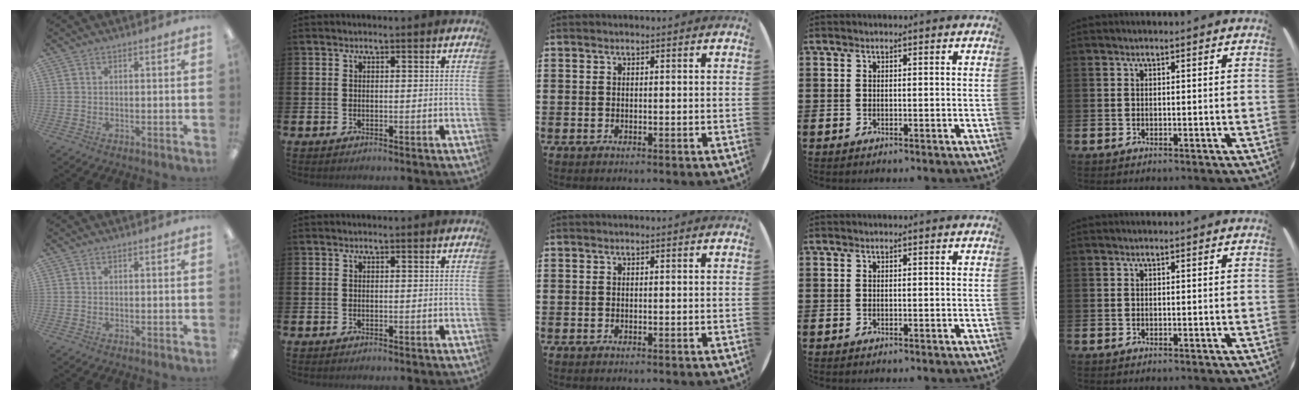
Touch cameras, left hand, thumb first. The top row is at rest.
{}